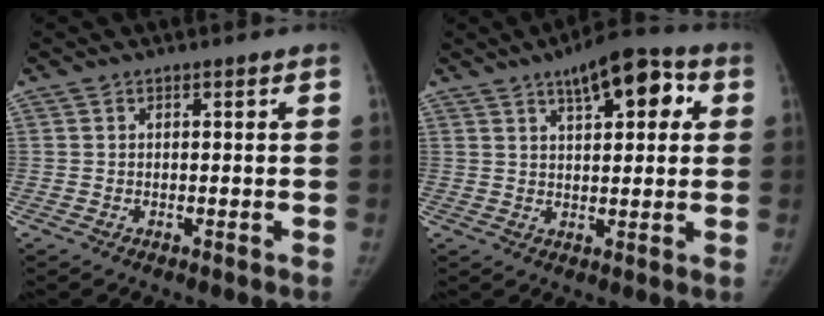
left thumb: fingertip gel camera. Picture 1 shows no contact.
{"total": 11.3, "force": [5.0, 4.8, 9.0], "torque": [-0.098, 0.003, 0.065]}